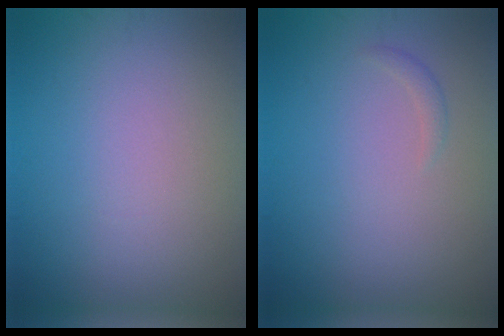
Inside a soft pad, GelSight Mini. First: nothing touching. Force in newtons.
{"total": 0.7, "press": 0.7, "slide": 0.0}